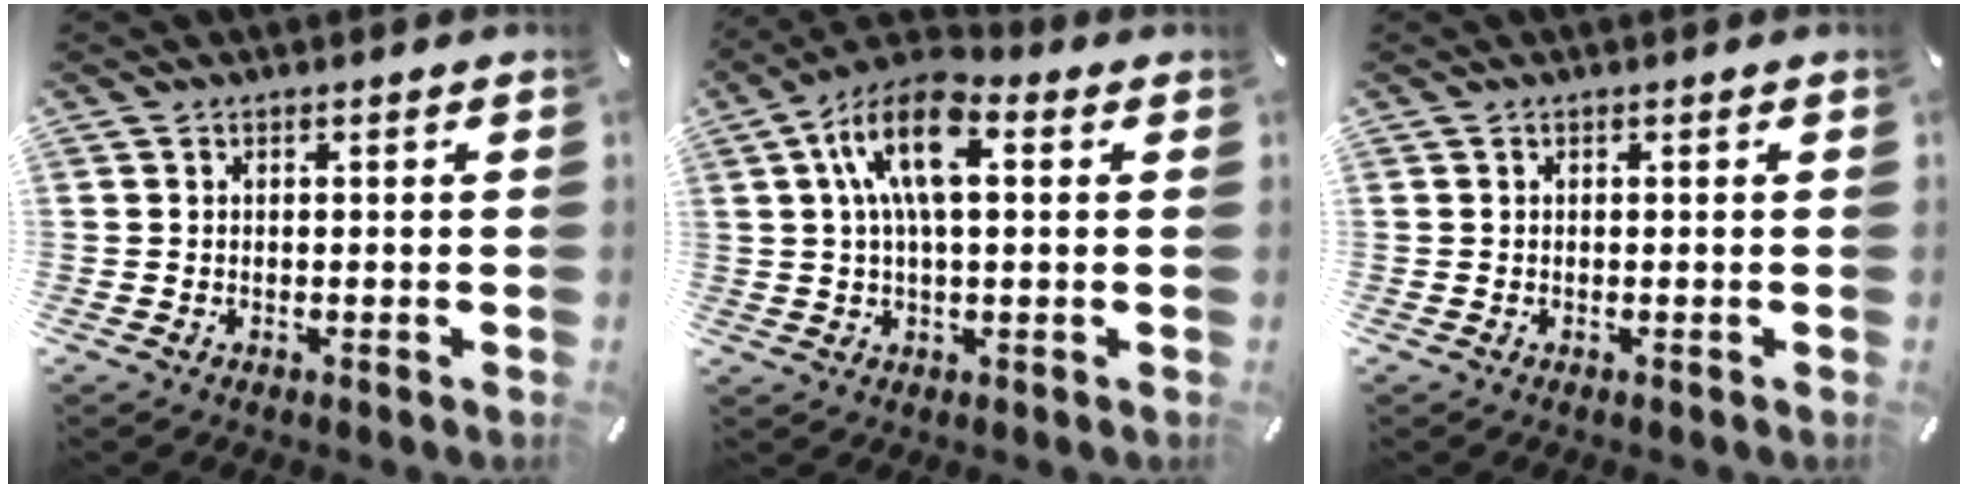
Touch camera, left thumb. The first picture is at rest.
{"total": 13.0, "force": [3.9, 6.2, 10.8], "torque": [-0.216, 0.006, 0.067]}
{"total": 0.0}